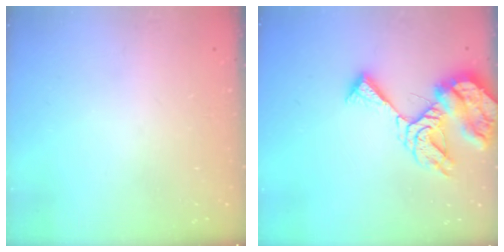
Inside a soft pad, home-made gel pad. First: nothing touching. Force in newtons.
{"total": 12.1, "press": 12.0, "slide": 1.4}